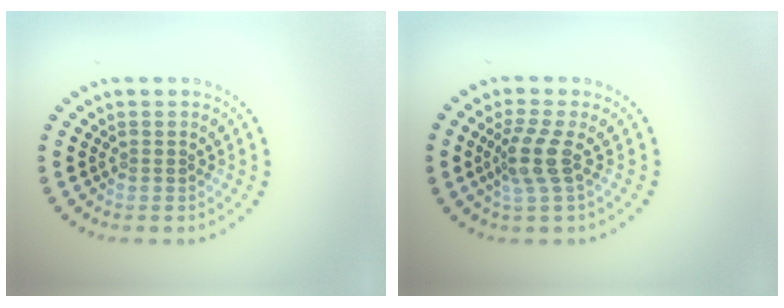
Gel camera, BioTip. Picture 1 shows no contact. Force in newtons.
{"total": 2.8, "press": 2.1, "slide": 1.8}